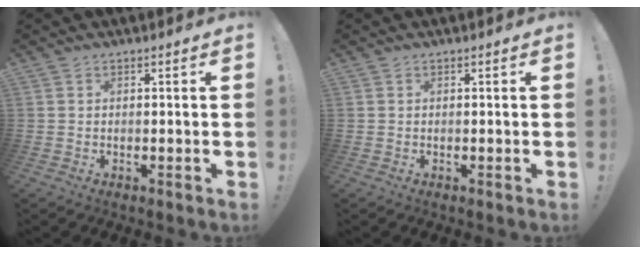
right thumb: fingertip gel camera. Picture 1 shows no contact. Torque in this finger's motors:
{"motor_torque": [-0.12, -0.01, 0.00, 0.00, 0.02]}